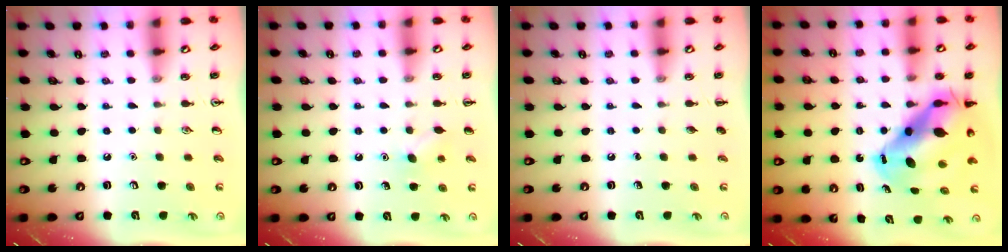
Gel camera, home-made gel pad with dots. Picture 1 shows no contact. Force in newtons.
{"total": 5.4, "press": 5.1, "slide": 1.7}
{"total": 0.0}
{"total": 14.1, "press": 13.5, "slide": 4.0}